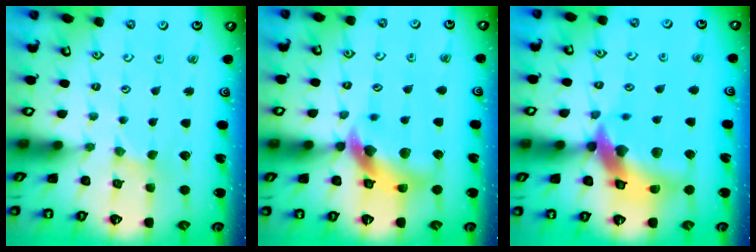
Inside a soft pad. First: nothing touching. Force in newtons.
{"total": 11.7, "press": 11.6, "slide": 1.8}
{"total": 15.2, "press": 15.0, "slide": 2.2}